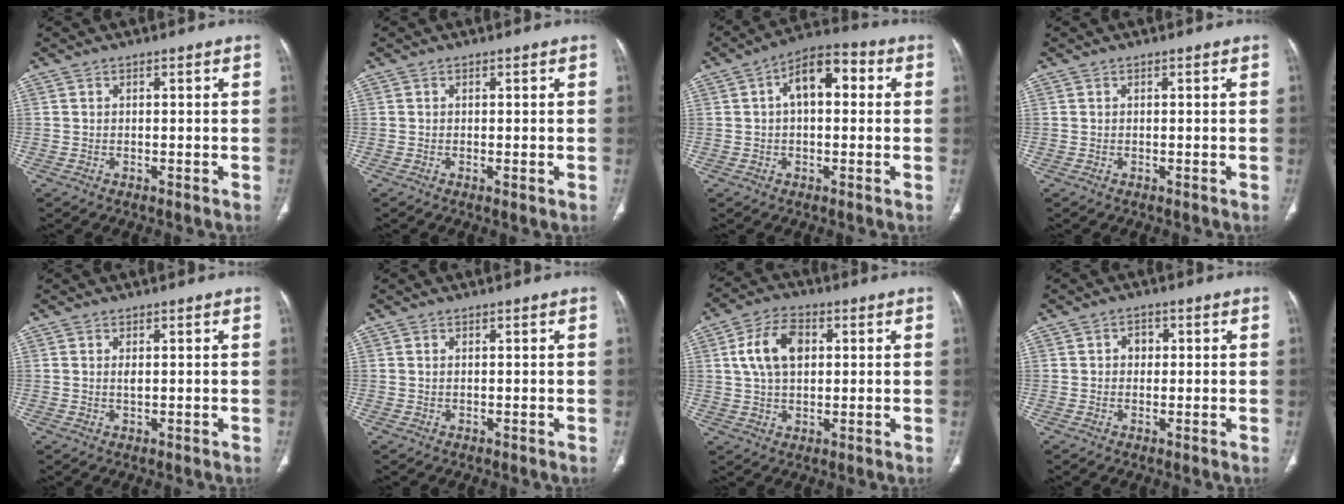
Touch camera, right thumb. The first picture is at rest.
{"total": 0.9, "force": [-0.2, 0.1, 0.8], "torque": [-0.017, -0.004, -0.003]}
{"total": 9.5, "force": [1.8, 5.2, 7.8], "torque": [-0.103, 0.029, 0.018]}
{"total": 0.0}
{"total": 1.1, "force": [0.2, 0.4, 1.0], "torque": [-0.020, -0.002, 0.006]}
{"total": 0.0}
{"total": 9.8, "force": [2.3, 6.1, 7.3], "torque": [-0.129, 0.009, 0.040]}
{"total": 2.3, "force": [0.3, 2.0, 1.2], "torque": [-0.004, 0.005, 0.001]}